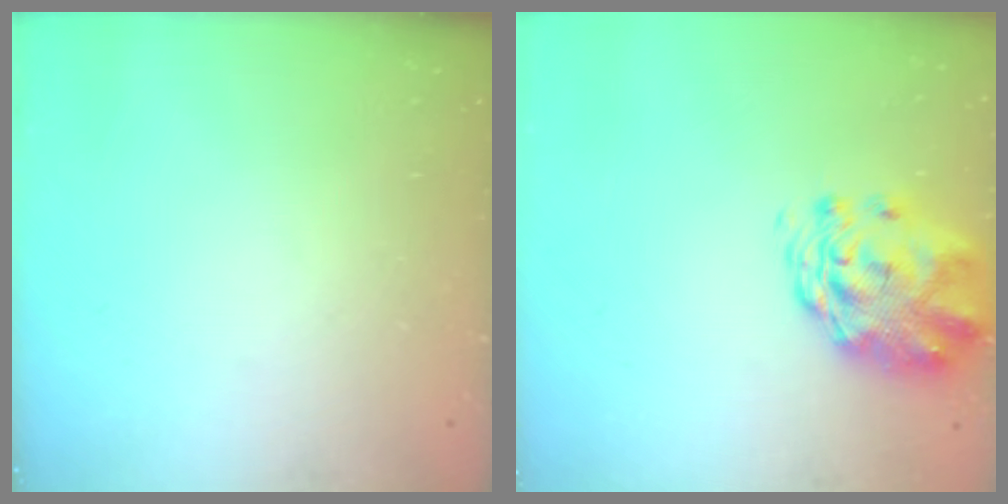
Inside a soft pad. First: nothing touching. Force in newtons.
{"total": 2.8, "press": 2.5, "slide": 1.1}